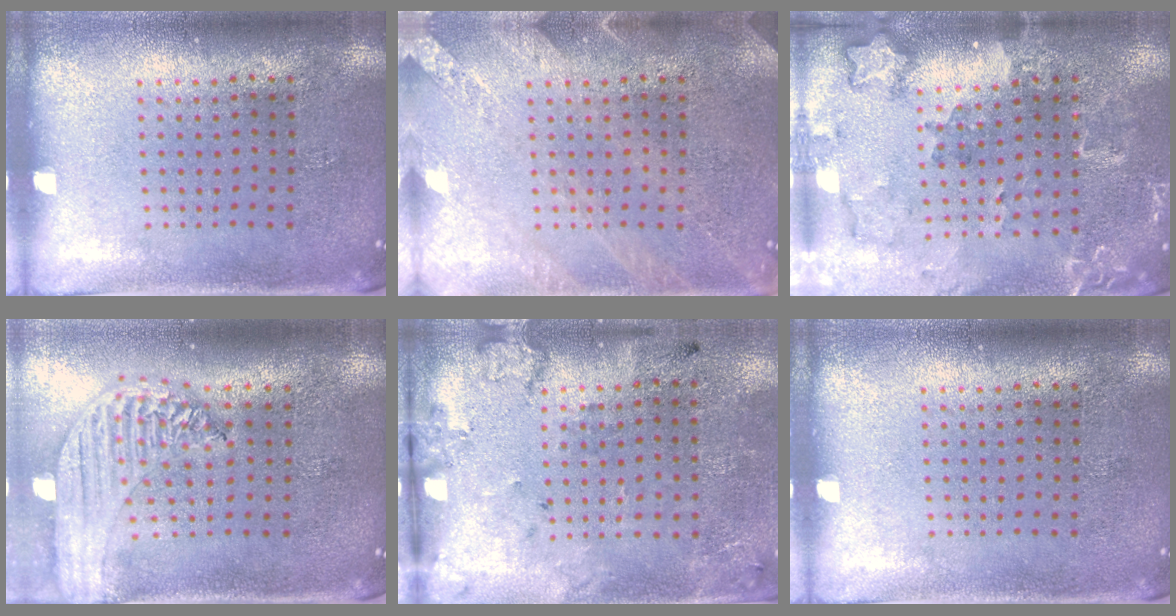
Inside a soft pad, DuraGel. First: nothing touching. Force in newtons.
{"total": 2.6, "press": 2.6, "slide": 0.2}
{"total": 1.8, "press": 1.7, "slide": 0.3}
{"total": 2.2, "press": 2.0, "slide": 1.0}
{"total": 2.3, "press": 1.4, "slide": 1.9}
{"total": 0.0}